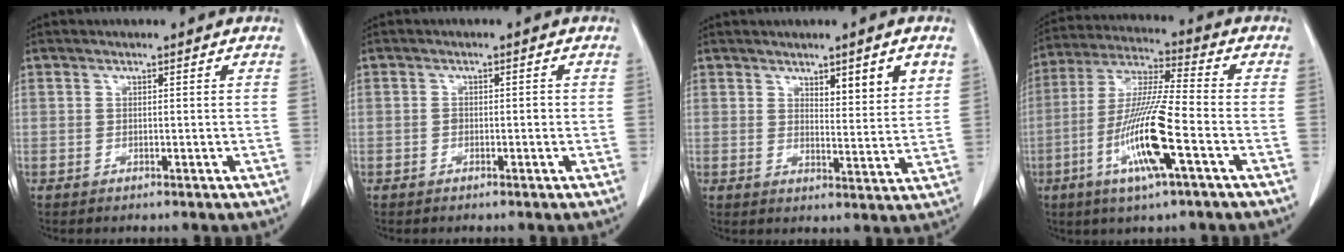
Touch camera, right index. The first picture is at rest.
{"total": 1.2, "force": [-0.3, 0.7, 0.9], "torque": [-0.012, 0.004, -0.003]}
{"total": 6.4, "force": [3.6, 1.0, 5.3], "torque": [-0.077, -0.008, 0.054]}
{"total": 14.0, "force": [-4.9, 0.5, 13.1], "torque": [-0.265, -0.013, -0.095]}